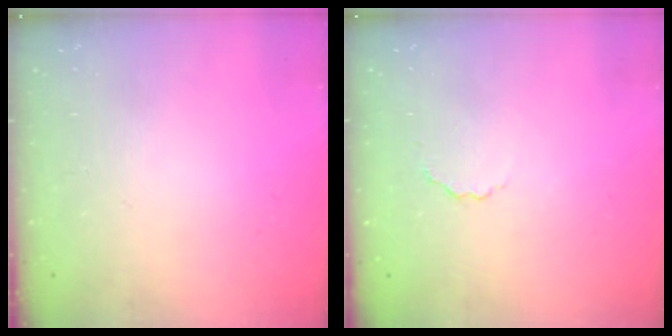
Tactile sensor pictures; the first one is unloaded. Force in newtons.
{"total": 2.4, "press": 2.3, "slide": 0.7}